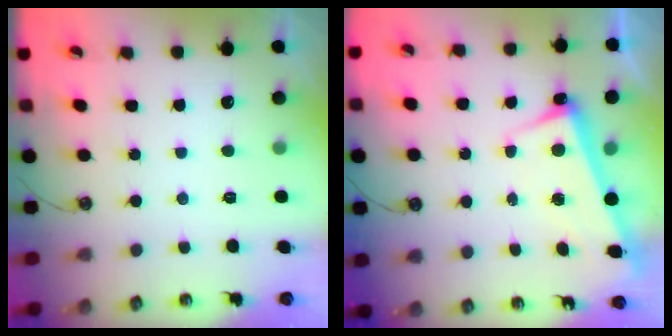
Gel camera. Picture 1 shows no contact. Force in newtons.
{"total": 3.5, "press": 3.4, "slide": 0.9}